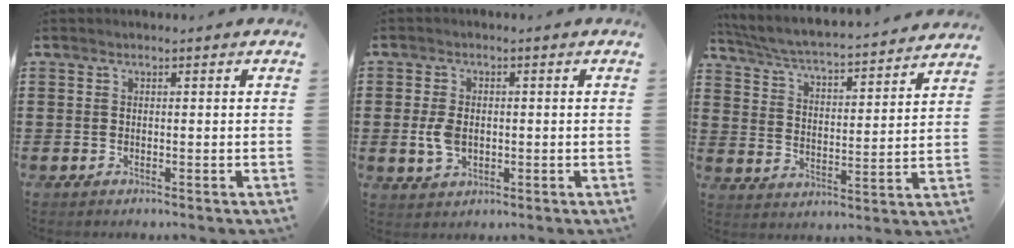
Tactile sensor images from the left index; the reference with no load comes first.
{"total": 4.2, "force": [-0.1, 2.7, 3.3], "torque": [-0.086, -0.002, -0.008]}
{"total": 4.5, "force": [4.2, -0.4, 1.4], "torque": [-0.050, -0.039, 0.063]}